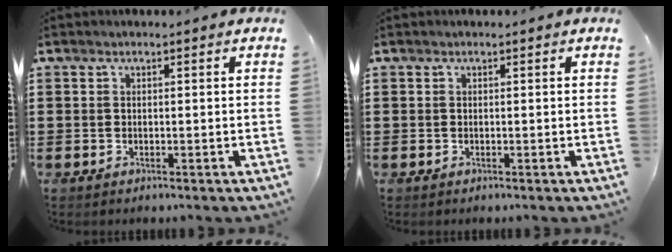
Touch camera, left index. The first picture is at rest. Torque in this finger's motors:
{"motor_torque": [0.00, 0.00, 0.00, 0.00]}